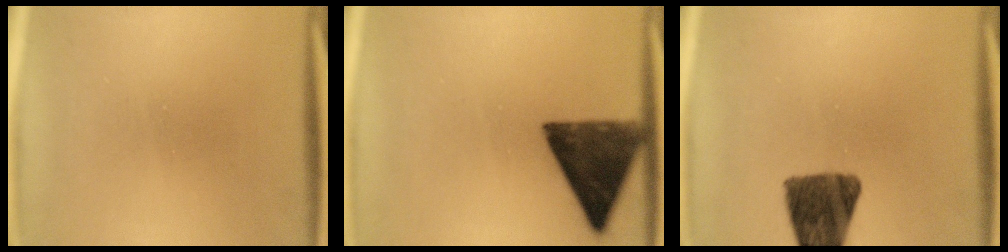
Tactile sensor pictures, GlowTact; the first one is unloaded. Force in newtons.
{"total": 13.2}
{"total": 10.7}